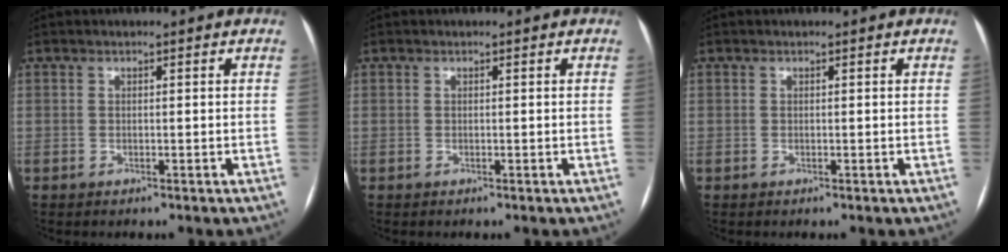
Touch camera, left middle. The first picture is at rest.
{"total": 0.0}
{"total": 0.0}